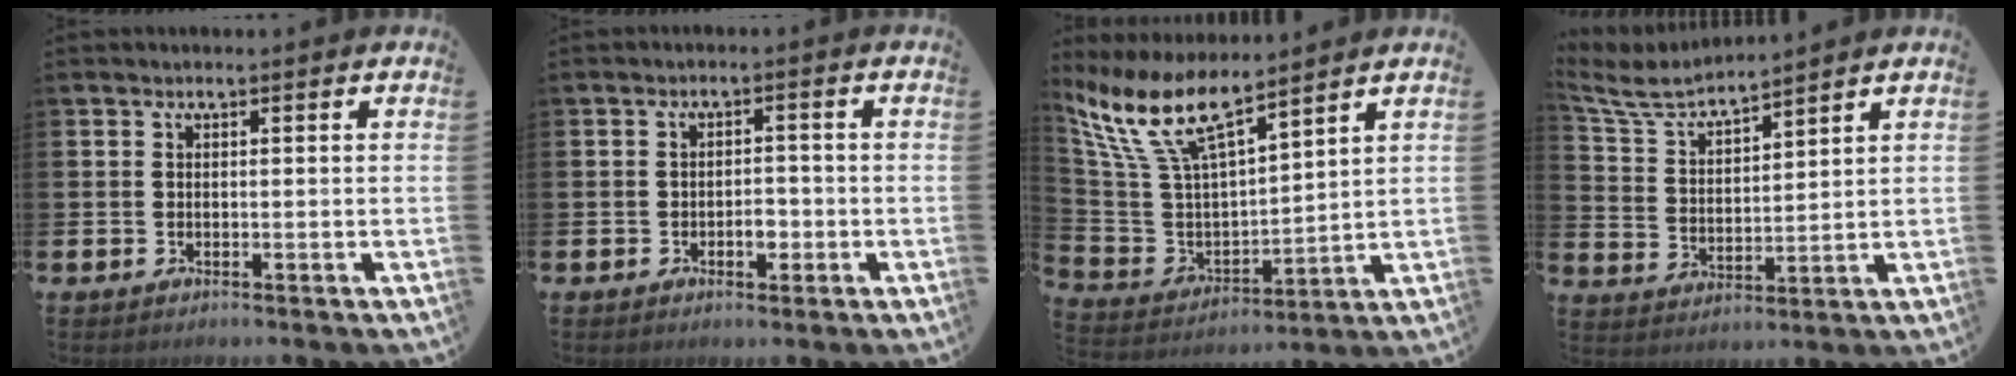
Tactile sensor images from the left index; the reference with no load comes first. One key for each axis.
{"total": 2.1, "fx": -0.8, "fy": 1.3, "fz": 1.4, "tx": -0.015, "ty": -0.001, "tz": -0.018}
{"total": 10.8, "fx": 8.6, "fy": 2.9, "fz": 5.8, "tx": -0.151, "ty": -0.043, "tz": 0.153}
{"total": 5.2, "fx": 5.0, "fy": 0.8, "fz": 1.3, "tx": -0.051, "ty": -0.035, "tz": 0.085}